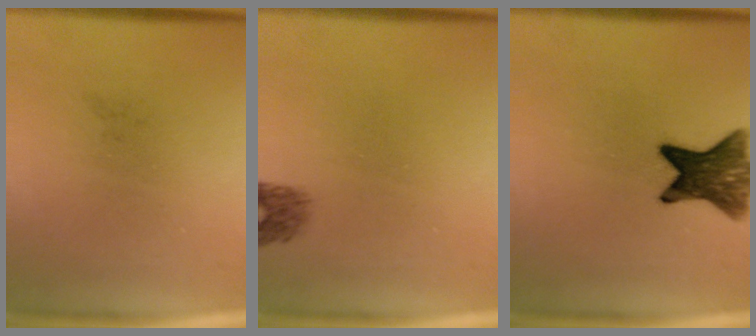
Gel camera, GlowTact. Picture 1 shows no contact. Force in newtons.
{"total": 1.6}
{"total": 10.0}